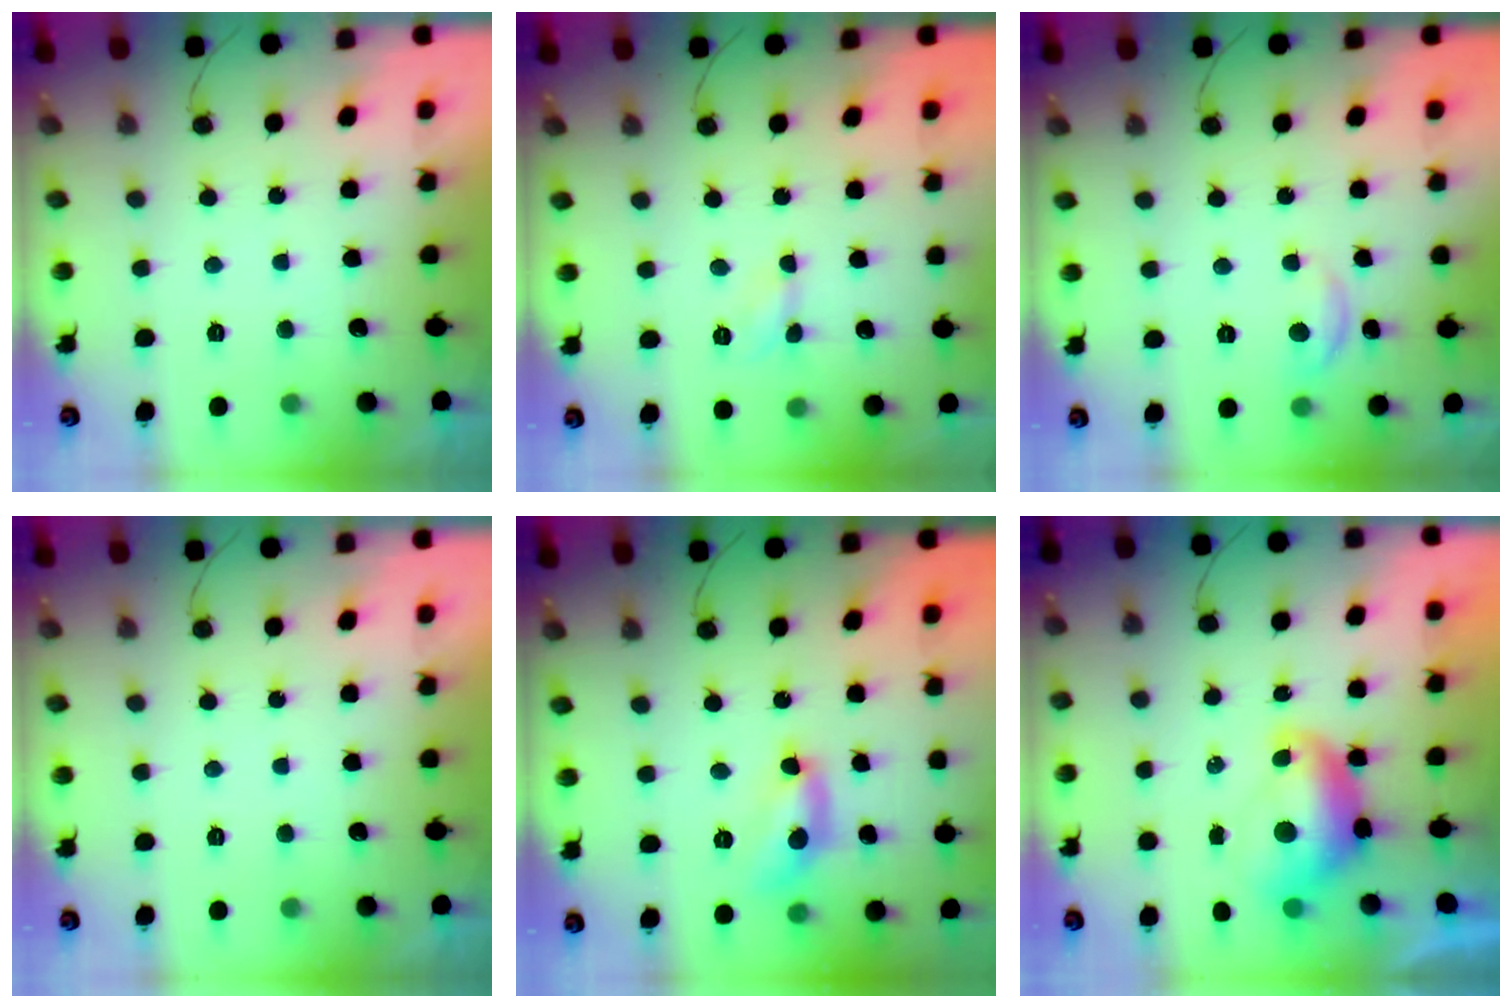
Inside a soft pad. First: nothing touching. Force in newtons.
{"total": 2.9, "press": 2.9, "slide": 0.4}
{"total": 4.7, "press": 4.7, "slide": 0.4}
{"total": 0.0}
{"total": 11.2, "press": 11.2, "slide": 0.7}
{"total": 9.2, "press": 9.1, "slide": 1.0}